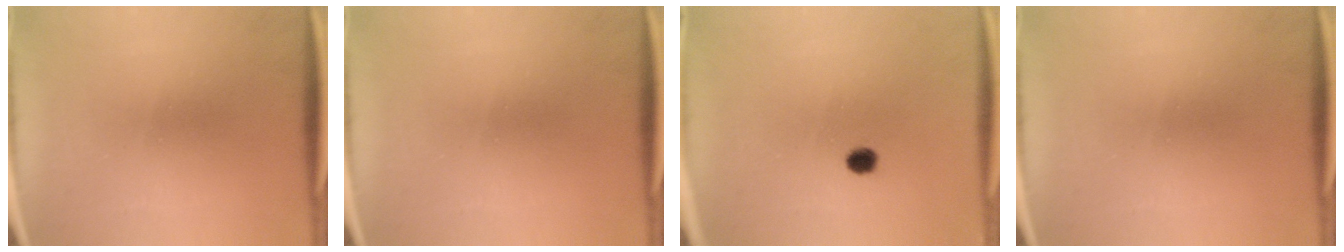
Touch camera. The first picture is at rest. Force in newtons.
{"total": 0.0}
{"total": 1.4}
{"total": 0.0}